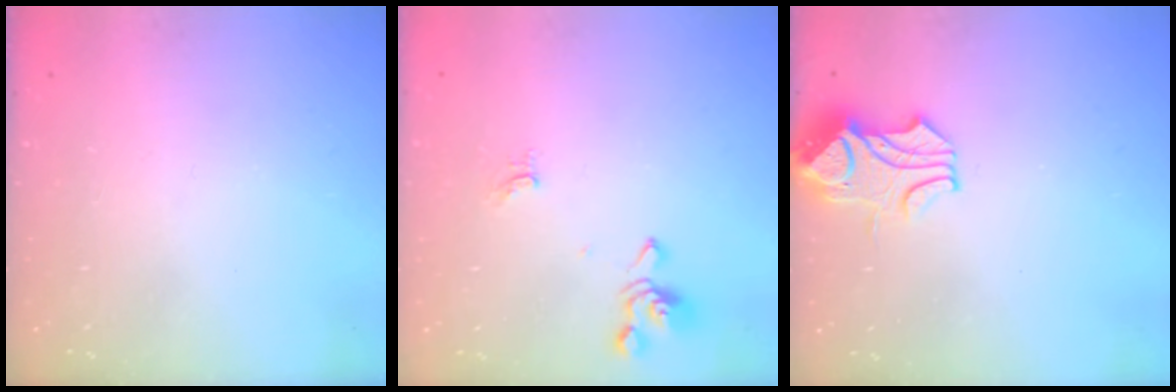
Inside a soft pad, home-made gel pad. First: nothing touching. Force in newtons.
{"total": 2.4, "press": 2.3, "slide": 0.5}
{"total": 1.0, "press": 0.1, "slide": 1.0}